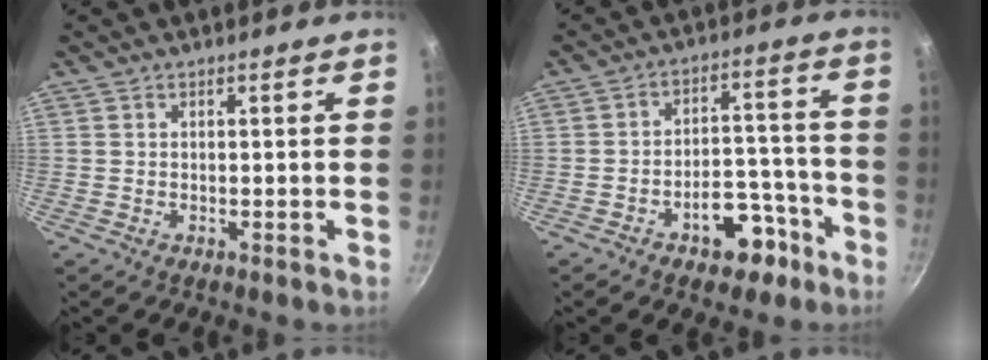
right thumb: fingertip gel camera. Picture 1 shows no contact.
{"total": 10.6, "force": [-6.0, 6.0, 6.3], "torque": [-0.050, 0.062, -0.075]}